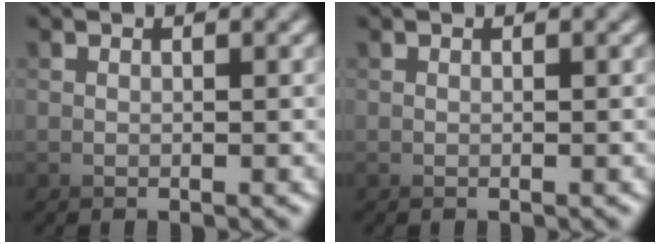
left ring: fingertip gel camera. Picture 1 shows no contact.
{"total": 0.0}